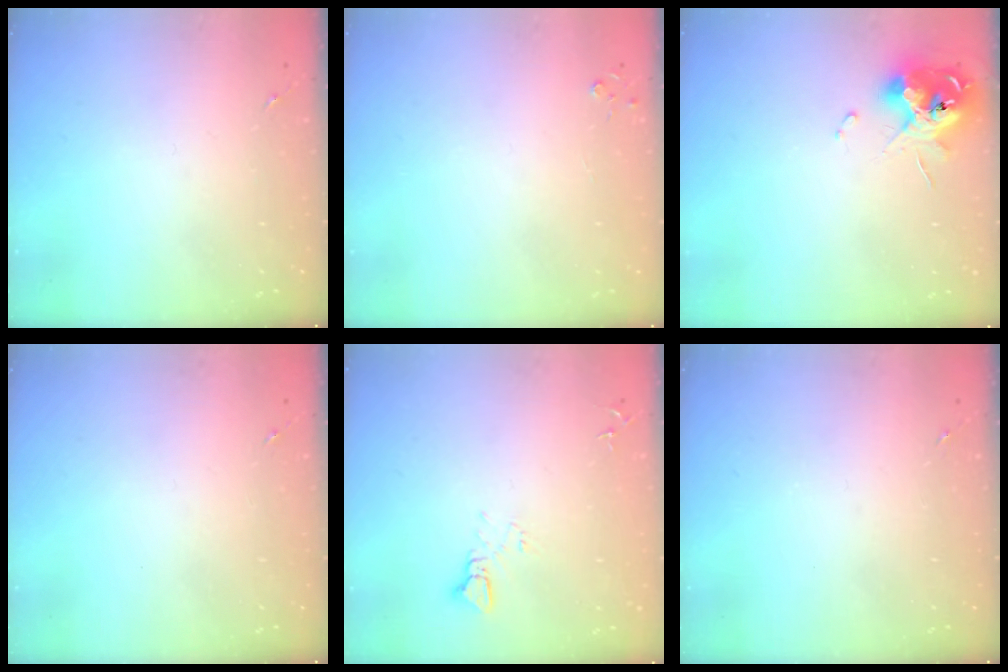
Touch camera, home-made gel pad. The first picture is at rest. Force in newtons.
{"total": 2.8, "press": 2.8, "slide": 0.3}
{"total": 12.4, "press": 12.2, "slide": 1.6}
{"total": 0.0}
{"total": 3.4, "press": 3.4, "slide": 0.4}
{"total": 0.0}